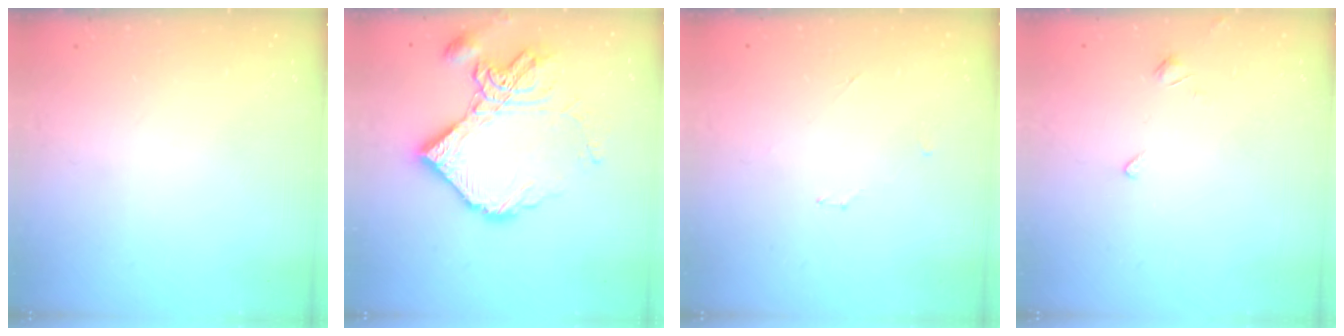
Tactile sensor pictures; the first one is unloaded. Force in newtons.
{"total": 18.4, "press": 18.3, "slide": 1.8}
{"total": 3.3, "press": 3.3, "slide": 0.4}
{"total": 1.7, "press": 1.6, "slide": 0.5}